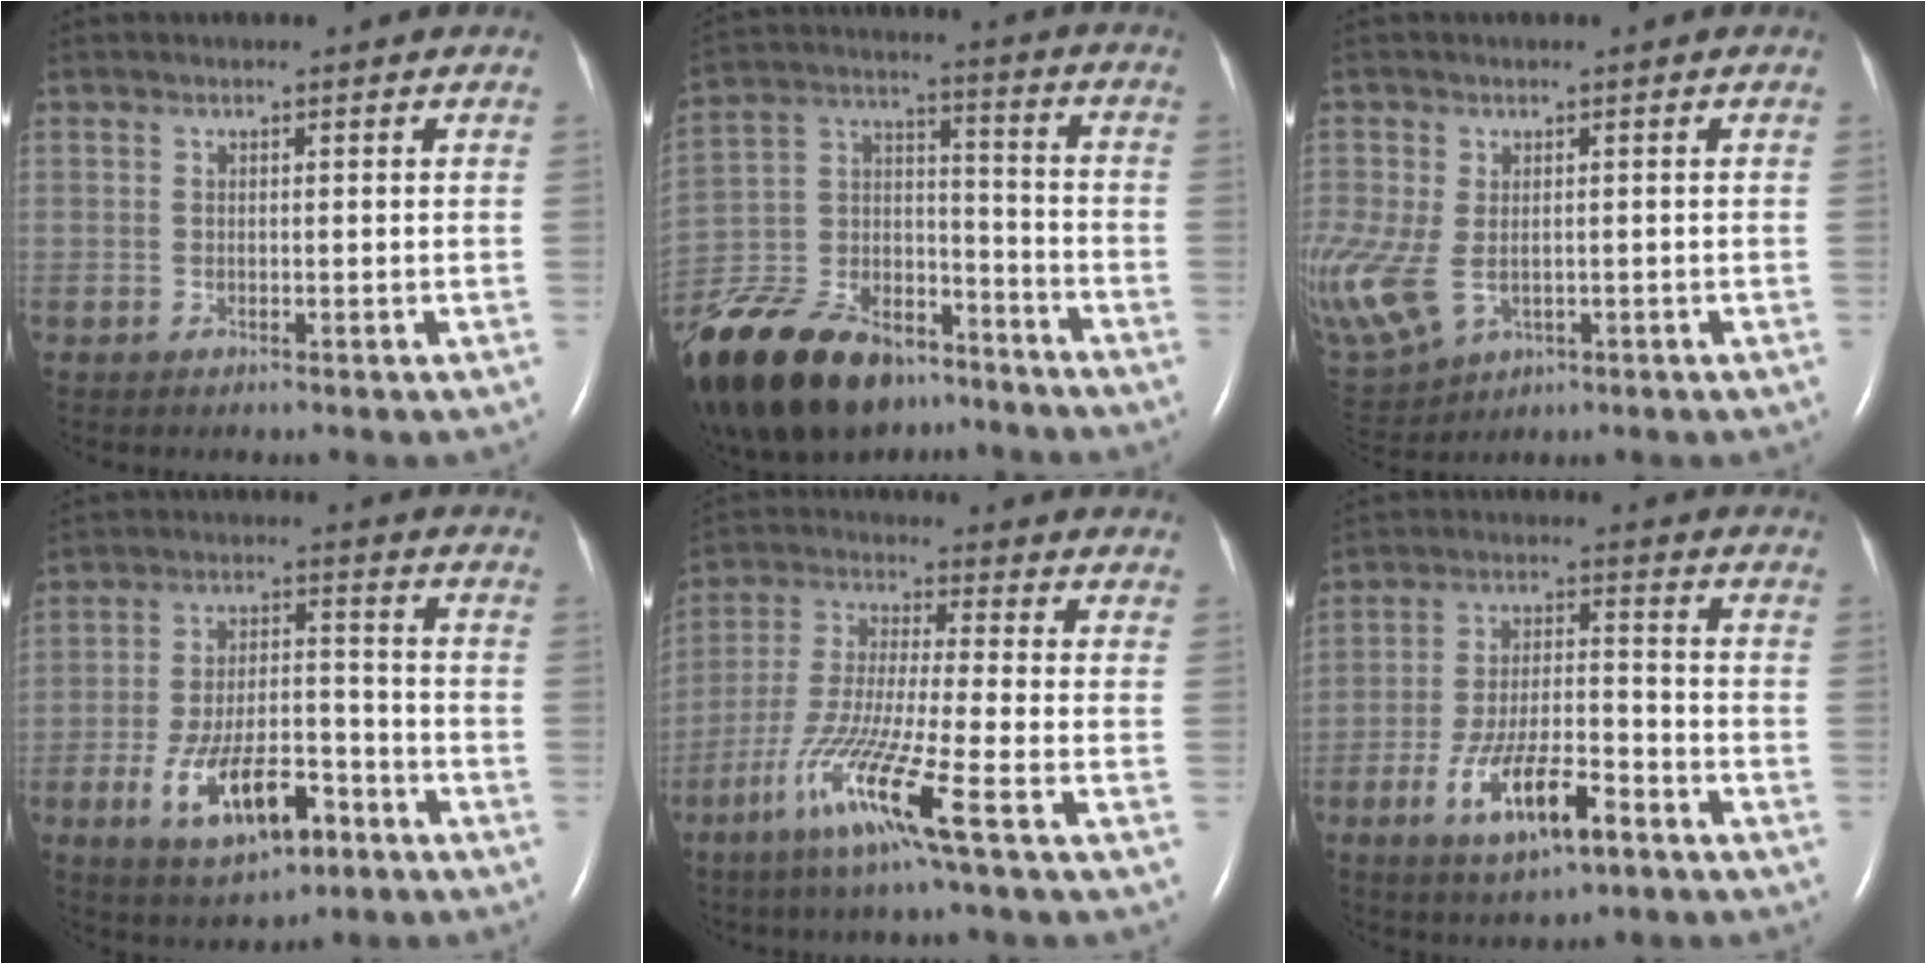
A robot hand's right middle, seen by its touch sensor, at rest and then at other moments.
{"total": 28.4, "force": [-21.1, 12.5, 14.4], "torque": [-0.349, -0.032, -0.358]}
{"total": 21.8, "force": [-5.7, 16.3, 13.4], "torque": [-0.411, -0.021, -0.078]}
{"total": 12.3, "force": [-6.0, 4.8, 9.6], "torque": [-0.175, 0.005, -0.092]}
{"total": 12.7, "force": [-6.4, -1.0, 10.9], "torque": [-0.222, -0.029, -0.128]}
{"total": 11.2, "force": [-5.8, 3.2, 9.0], "torque": [-0.169, 0.000, -0.096]}